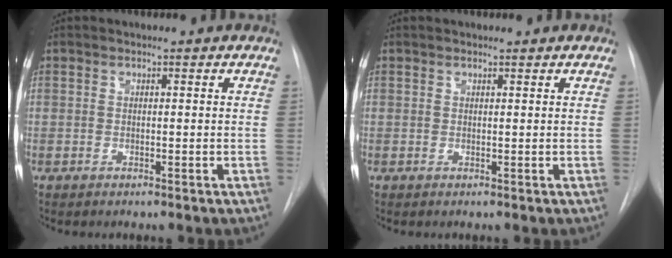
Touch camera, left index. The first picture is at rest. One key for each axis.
{"total": 0.8, "fx": 0.8, "fy": 0.0, "fz": 0.2, "tx": -0.005, "ty": 0.010, "tz": 0.015}